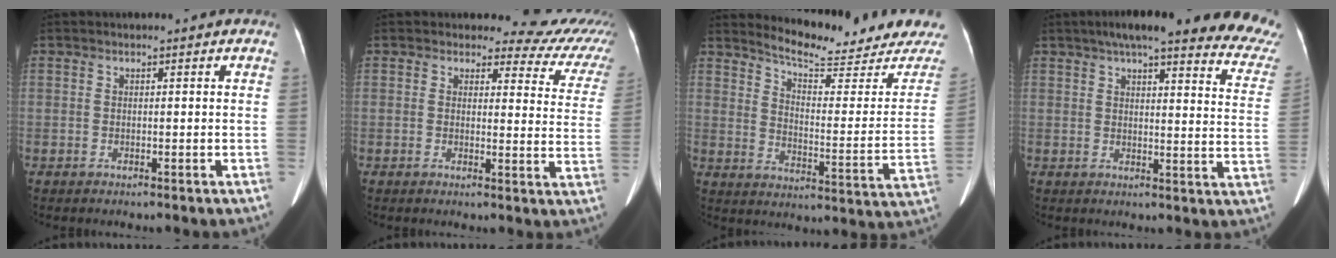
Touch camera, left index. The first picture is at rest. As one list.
[{"total": 11.3, "force": [10.5, 4.2, 0.9], "torque": [0.032, -0.051, 0.074]}, {"total": 18.9, "force": [18.1, 2.7, 4.6], "torque": [-0.063, -0.089, 0.218]}, {"total": 24.1, "force": [21.2, 3.0, 11.1], "torque": [-0.131, -0.035, 0.234]}]